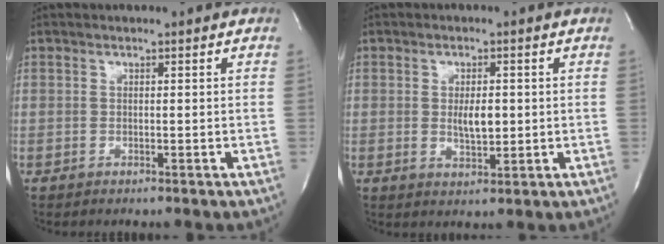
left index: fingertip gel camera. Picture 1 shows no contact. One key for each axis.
{"total": 3.7, "fx": 0.0, "fy": 1.4, "fz": 3.4, "tx": -0.061, "ty": -0.008, "tz": 0.004}